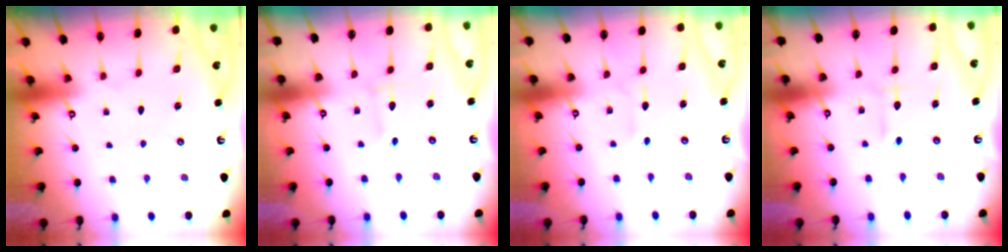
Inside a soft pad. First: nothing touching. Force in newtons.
{"total": 2.6, "press": 2.5, "slide": 0.3}
{"total": 2.4, "press": 2.2, "slide": 0.9}
{"total": 3.2, "press": 3.0, "slide": 1.1}